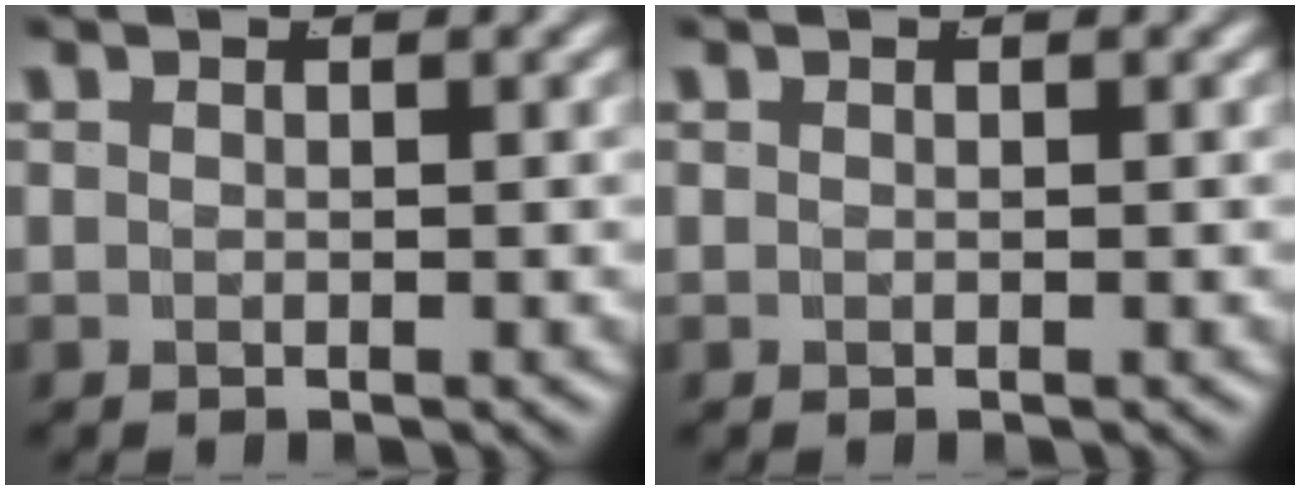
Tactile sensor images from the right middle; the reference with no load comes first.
{"total": 0.0}